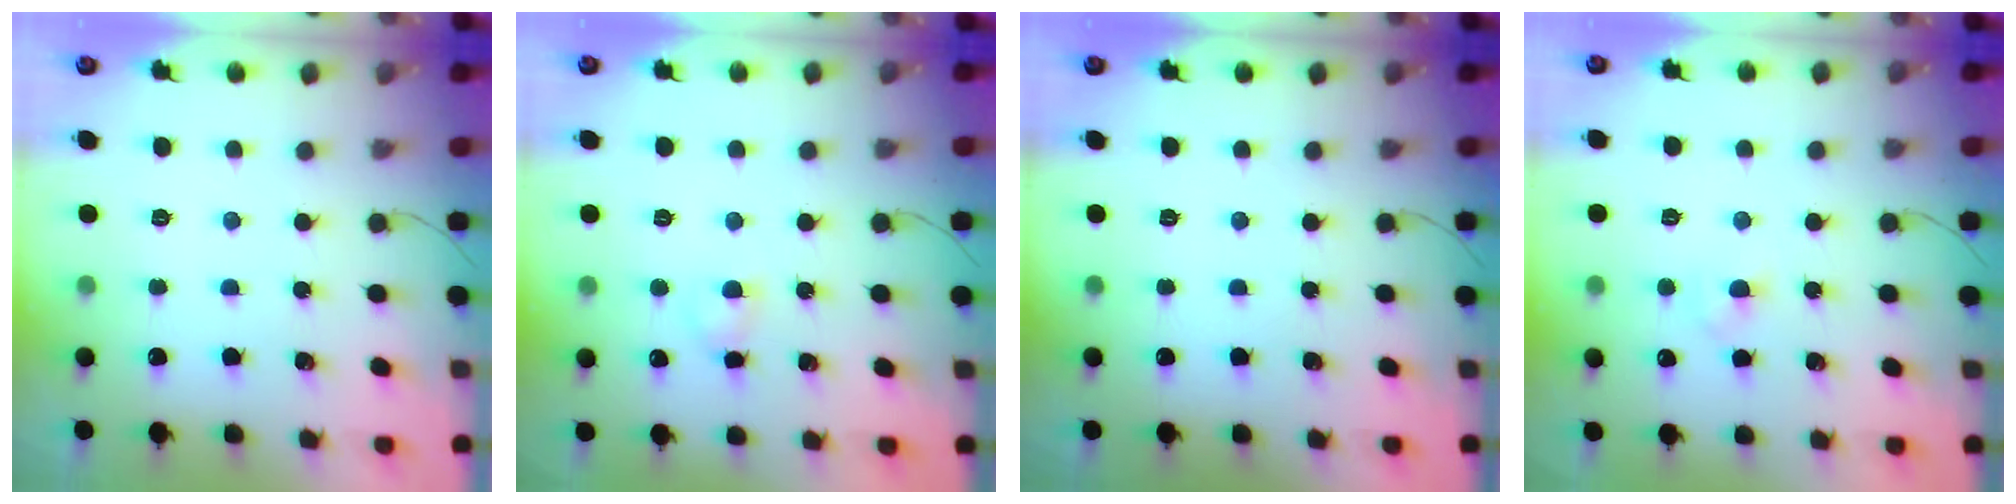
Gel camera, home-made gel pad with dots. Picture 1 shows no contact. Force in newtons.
{"total": 3.8, "press": 3.5, "slide": 1.4}
{"total": 0.0}
{"total": 3.3, "press": 3.1, "slide": 1.1}